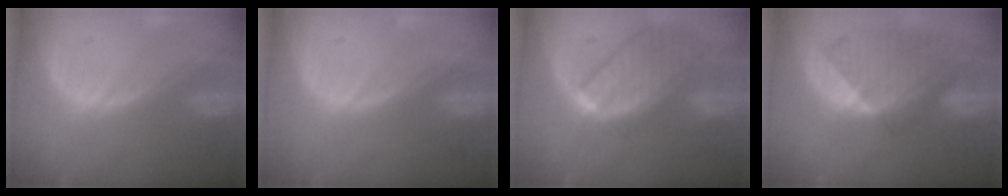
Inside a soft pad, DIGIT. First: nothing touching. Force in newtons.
{"total": 0.0}
{"total": 9.7, "press": 8.4, "slide": 4.9}
{"total": 8.7, "press": 8.1, "slide": 3.1}